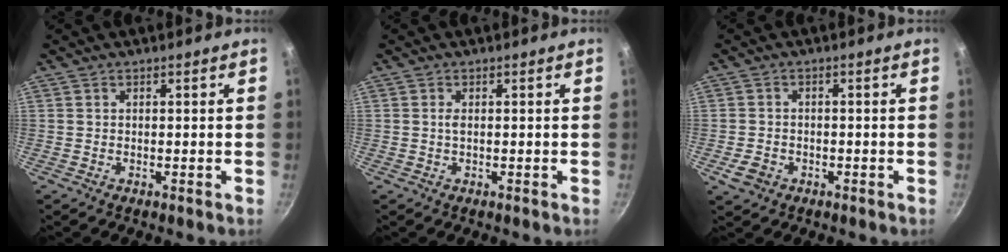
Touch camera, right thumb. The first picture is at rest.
{"total": 0.8, "force": [0.1, 0.2, 0.8], "torque": [-0.018, 0.000, 0.001]}
{"total": 3.7, "force": [-1.6, 2.9, 1.7], "torque": [-0.030, 0.013, -0.025]}